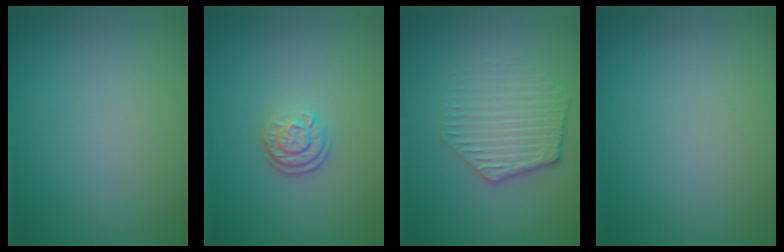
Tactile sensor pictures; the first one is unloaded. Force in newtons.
{"total": 2.2, "press": 1.8, "slide": 1.3}
{"total": 3.5, "press": 3.0, "slide": 1.7}
{"total": 0.0}